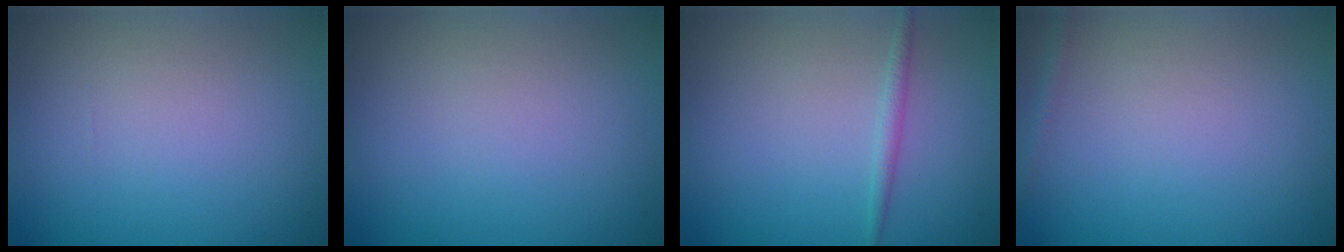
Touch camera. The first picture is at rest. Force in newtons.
{"total": 0.0}
{"total": 1.1, "press": 1.1, "slide": 0.0}
{"total": 0.7, "press": 0.7, "slide": 0.0}